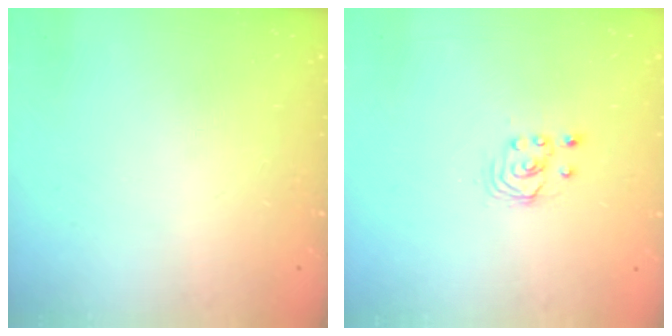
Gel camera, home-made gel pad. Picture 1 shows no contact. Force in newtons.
{"total": 1.7, "press": 1.7, "slide": 0.2}